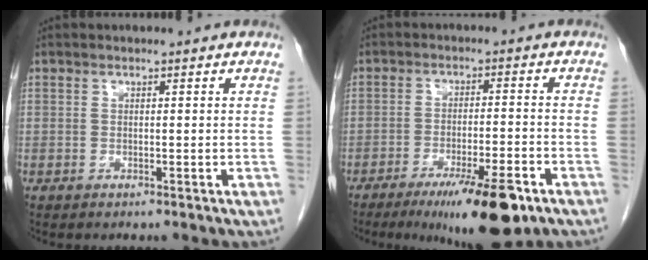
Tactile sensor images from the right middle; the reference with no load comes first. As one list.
[{"total": 11.7, "force": [-7.2, 1.4, 9.0], "torque": [-0.134, -0.023, -0.109]}]